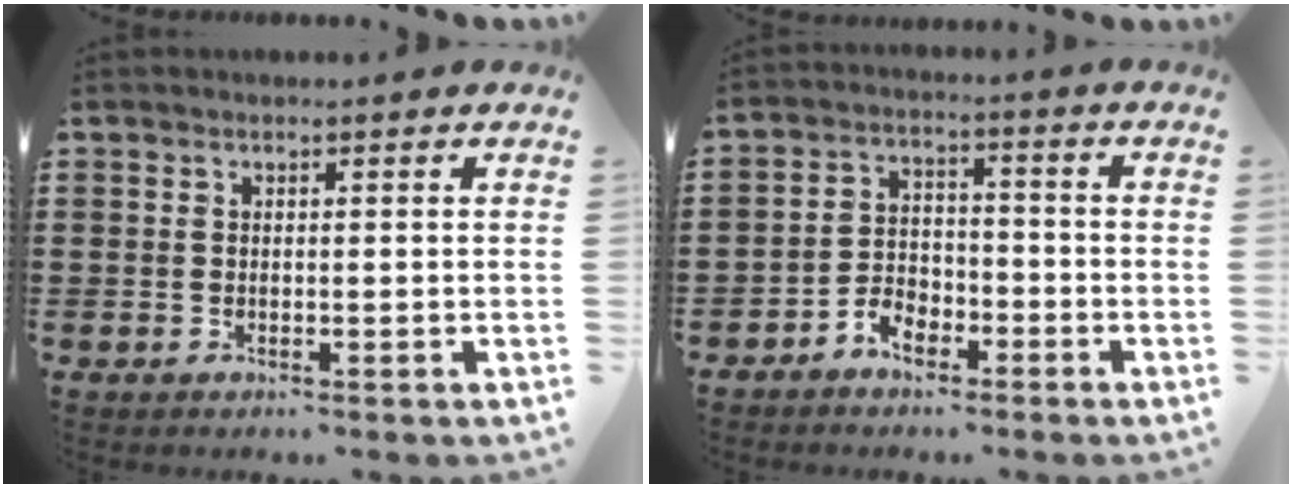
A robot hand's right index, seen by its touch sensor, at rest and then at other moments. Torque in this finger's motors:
{"motor_torque": [1.19, 0.95, 0.16, 0.01]}